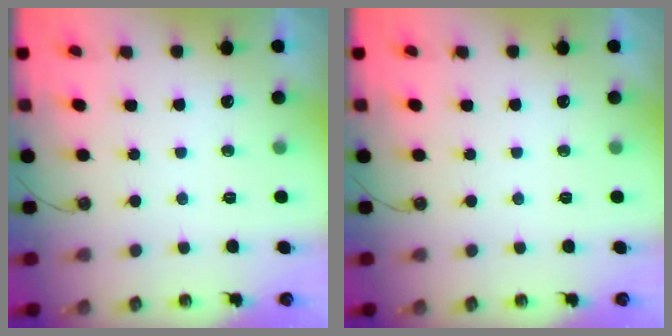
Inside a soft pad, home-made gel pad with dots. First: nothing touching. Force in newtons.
{"total": 0.0}